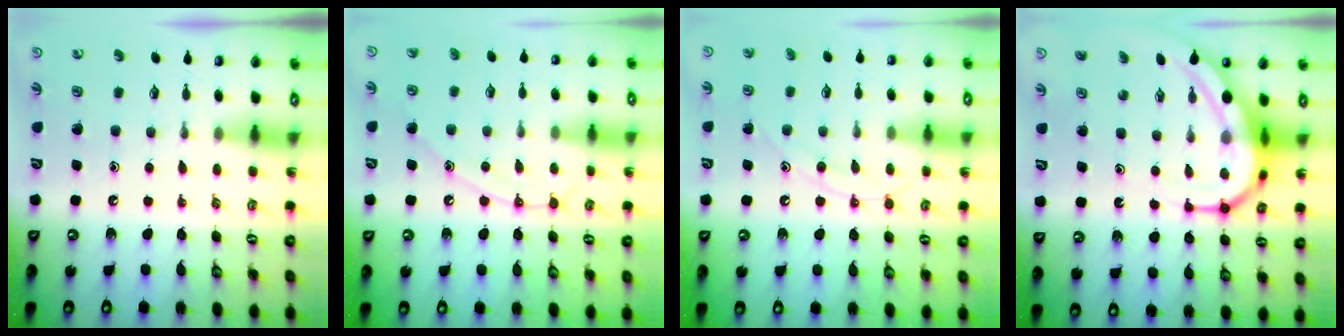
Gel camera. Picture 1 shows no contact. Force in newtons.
{"total": 10.4, "press": 10.4, "slide": 0.7}
{"total": 10.5, "press": 10.4, "slide": 1.0}
{"total": 10.3, "press": 10.2, "slide": 1.2}